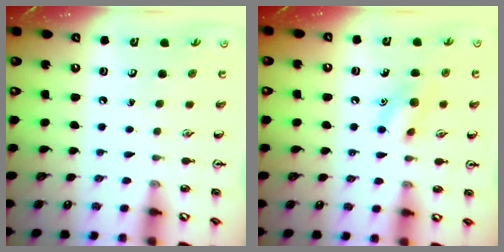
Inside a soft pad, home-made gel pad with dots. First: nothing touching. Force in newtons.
{"total": 10.0, "press": 9.8, "slide": 1.7}